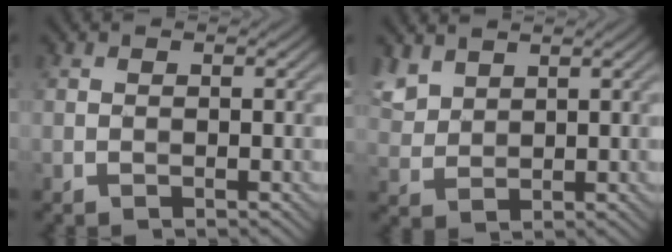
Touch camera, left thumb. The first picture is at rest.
{"total": 4.0, "force": [2.8, 2.1, 1.9], "torque": [-0.058, 0.003, 0.066]}